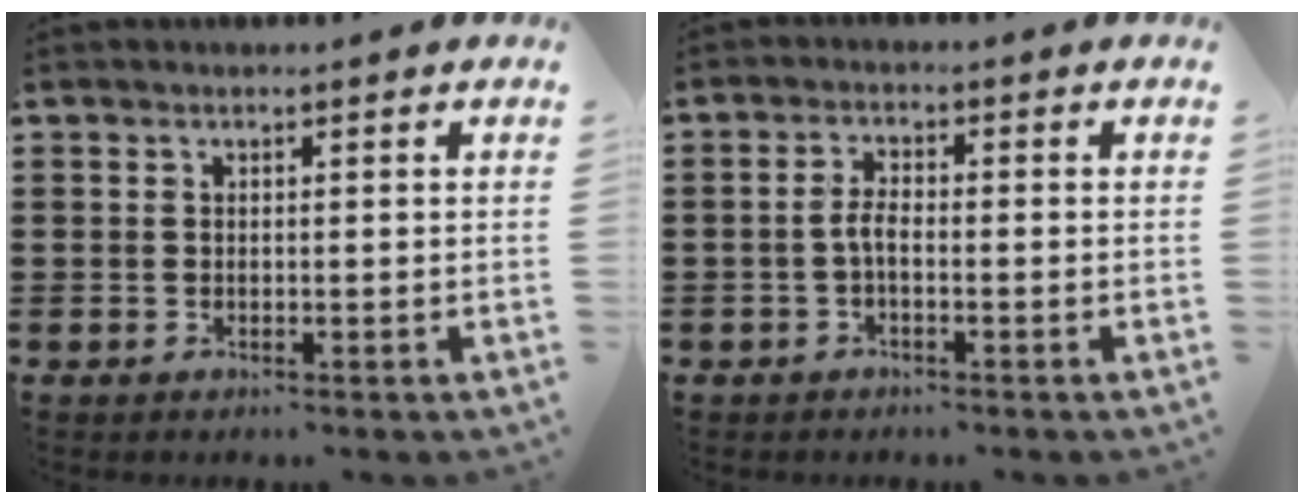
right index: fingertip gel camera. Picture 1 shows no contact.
{"total": 2.6, "force": [-0.9, 0.7, 2.4], "torque": [-0.059, -0.005, -0.020]}